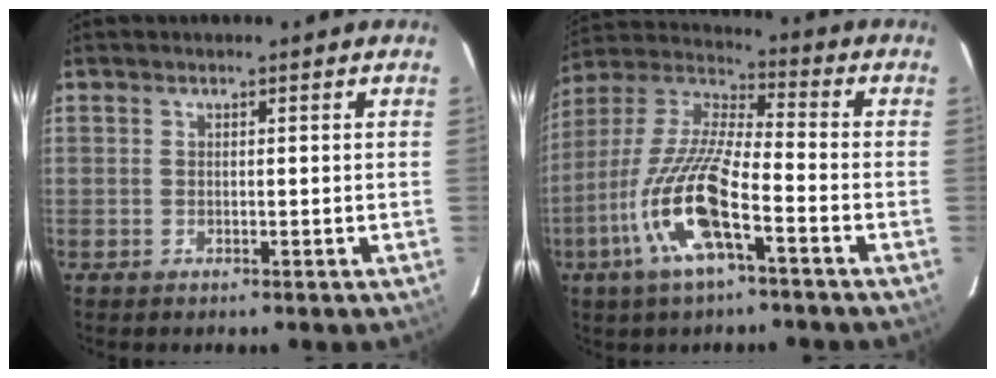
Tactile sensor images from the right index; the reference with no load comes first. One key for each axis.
{"total": 16.1, "fx": -7.2, "fy": 3.3, "fz": 14.0, "tx": -0.288, "ty": -0.014, "tz": -0.147}